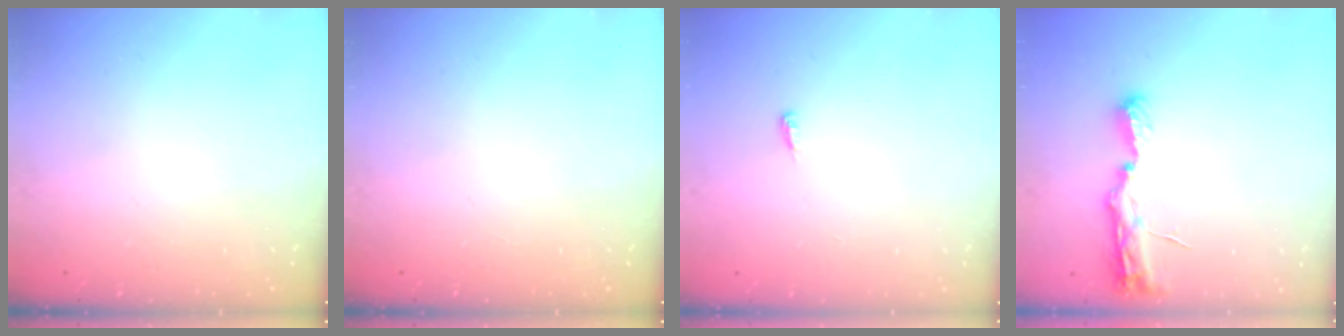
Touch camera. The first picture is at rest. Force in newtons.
{"total": 0.0}
{"total": 3.4, "press": 3.3, "slide": 0.7}
{"total": 8.0, "press": 8.0, "slide": 0.8}